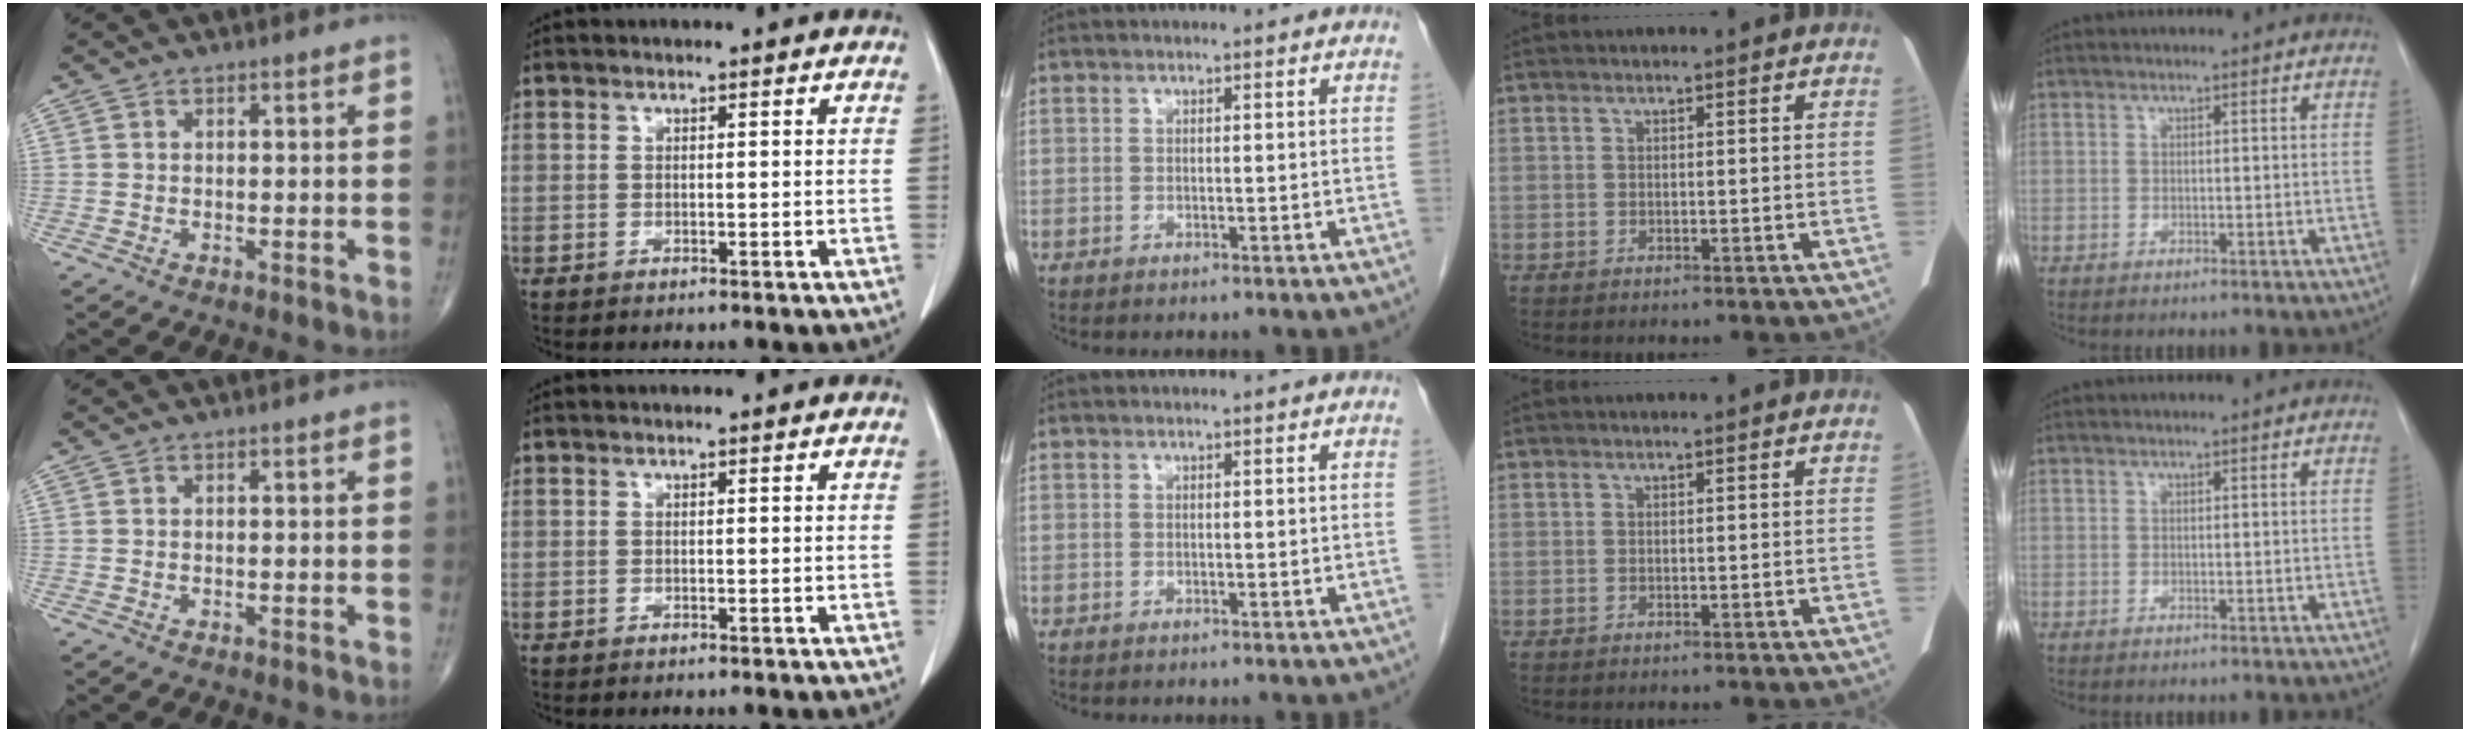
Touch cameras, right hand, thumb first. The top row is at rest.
{}